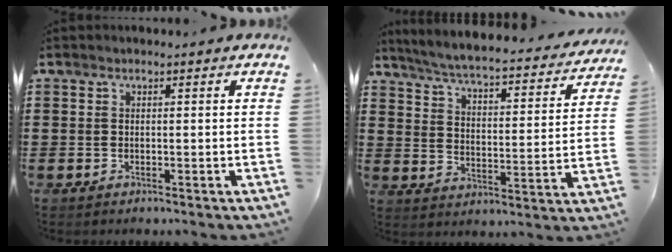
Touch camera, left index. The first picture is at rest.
{"total": 4.7, "force": [4.4, -0.2, 1.6], "torque": [-0.055, -0.037, 0.068]}